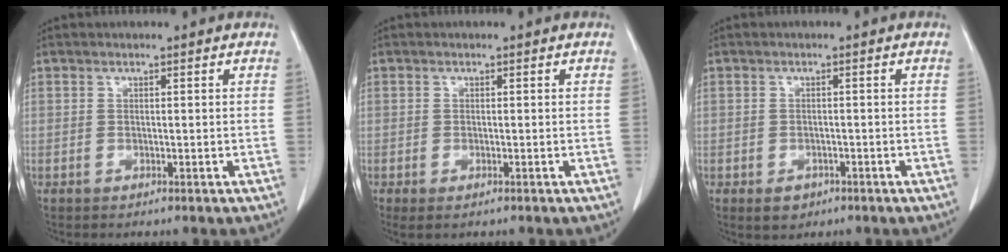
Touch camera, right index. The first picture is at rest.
{"total": 3.0, "force": [-1.6, 1.5, 2.2], "torque": [-0.042, -0.007, -0.022]}
{"total": 3.8, "force": [-2.0, 2.8, 1.5], "torque": [-0.021, 0.000, -0.021]}